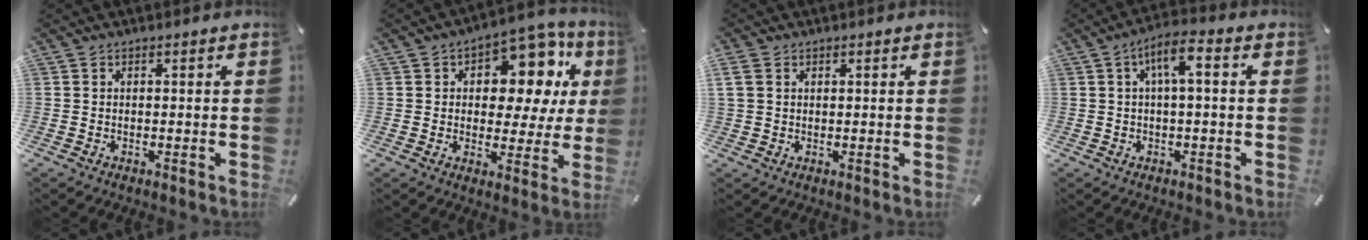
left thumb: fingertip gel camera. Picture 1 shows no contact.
{"total": 13.3, "force": [6.0, 8.4, 8.4], "torque": [-0.106, -0.047, 0.104]}
{"total": 2.4, "force": [1.0, 1.8, 1.2], "torque": [-0.027, 0.003, 0.020]}
{"total": 6.3, "force": [0.7, 1.7, 6.0], "torque": [-0.108, 0.008, 0.009]}